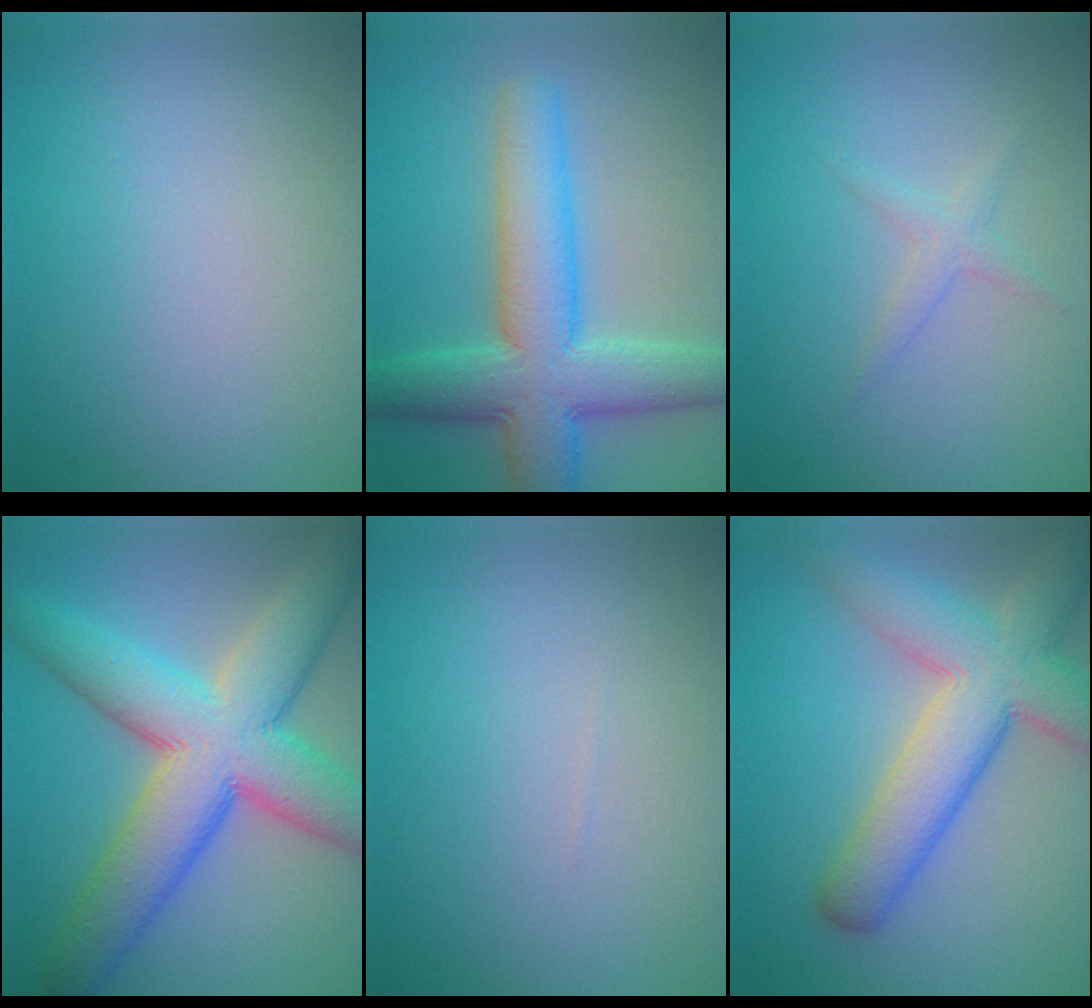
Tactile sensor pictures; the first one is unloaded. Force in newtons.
{"total": 8.2, "press": 8.2, "slide": 0.3}
{"total": 1.3, "press": 1.3, "slide": 0.1}
{"total": 11.4, "press": 11.4, "slide": 0.7}
{"total": 0.0}
{"total": 8.3, "press": 8.3, "slide": 0.7}